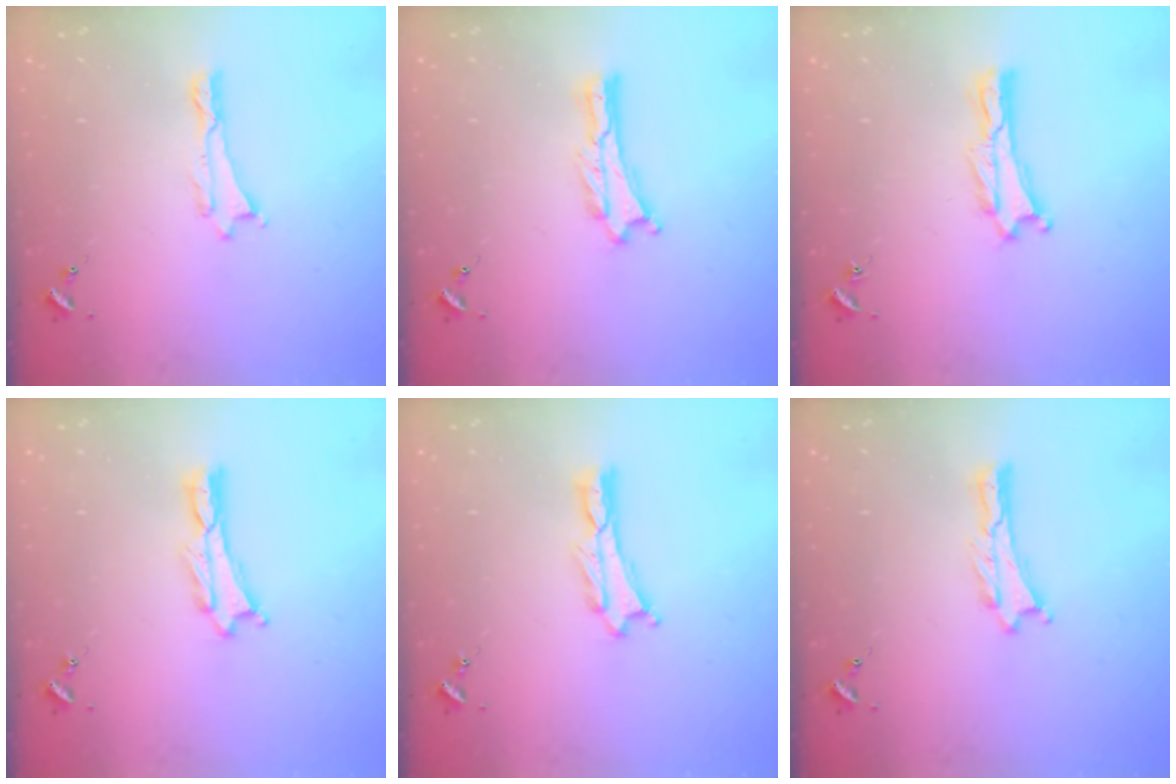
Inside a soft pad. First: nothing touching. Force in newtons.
{"total": 0.0}
{"total": 0.0}
{"total": 0.0}
{"total": 0.0}
{"total": 0.0}